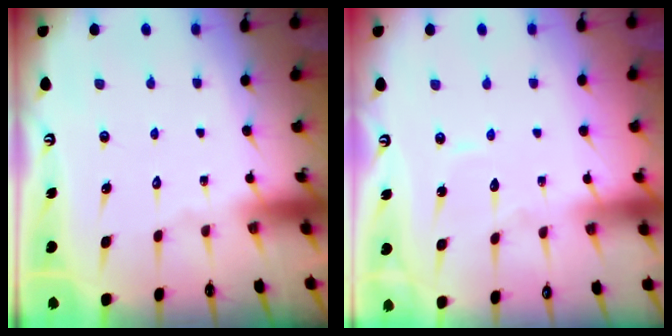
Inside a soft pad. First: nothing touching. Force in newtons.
{"total": 4.0, "press": 4.0, "slide": 0.2}